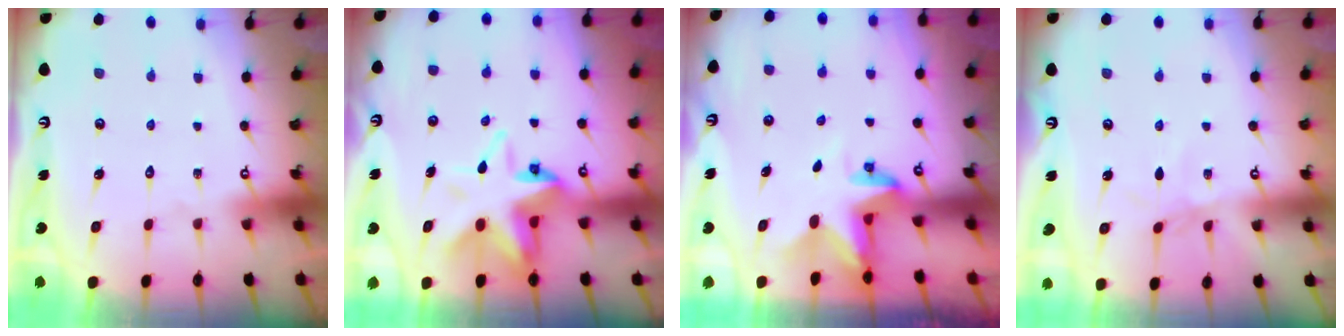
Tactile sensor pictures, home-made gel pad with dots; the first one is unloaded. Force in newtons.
{"total": 9.9, "press": 9.7, "slide": 1.9}
{"total": 2.8, "press": 2.8, "slide": 0.2}
{"total": 1.5, "press": 1.5, "slide": 0.4}